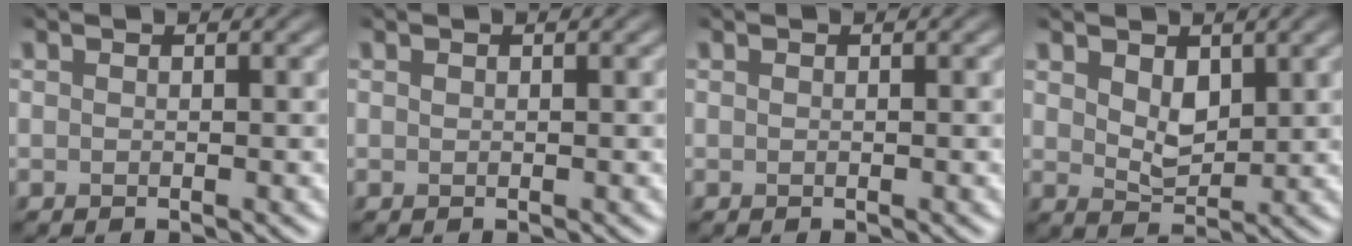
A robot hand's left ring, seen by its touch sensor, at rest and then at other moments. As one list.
[{"total": 0.0}, {"total": 0.0}, {"total": 2.6, "force": [1.2, 1.6, 1.7], "torque": [-0.035, -0.007, 0.028]}]